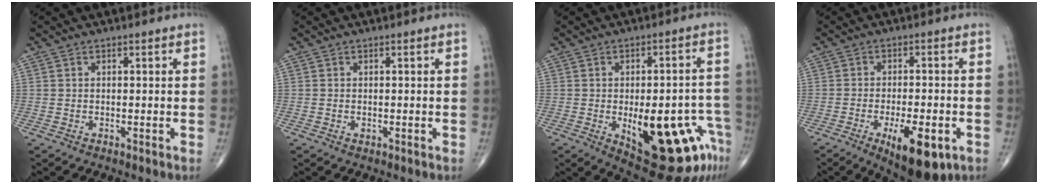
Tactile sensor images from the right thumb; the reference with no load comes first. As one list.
[{"total": 0.5, "force": [-0.1, 0.3, 0.4], "torque": [-0.007, -0.002, -0.001]}, {"total": 21.2, "force": [-8.0, 8.4, 17.8], "torque": [-0.172, 0.027, -0.083]}, {"total": 12.0, "force": [-5.0, 4.5, 10.0], "torque": [-0.141, 0.000, -0.066]}]